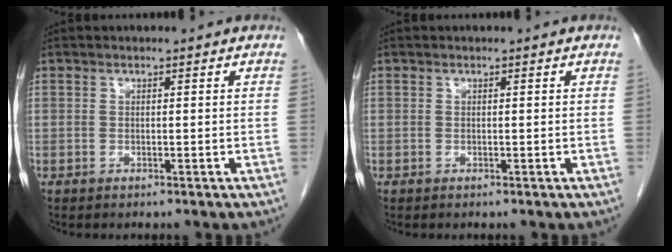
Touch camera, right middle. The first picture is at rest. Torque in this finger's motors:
{"motor_torque": [-0.02, 0.00, 0.00, 0.00]}